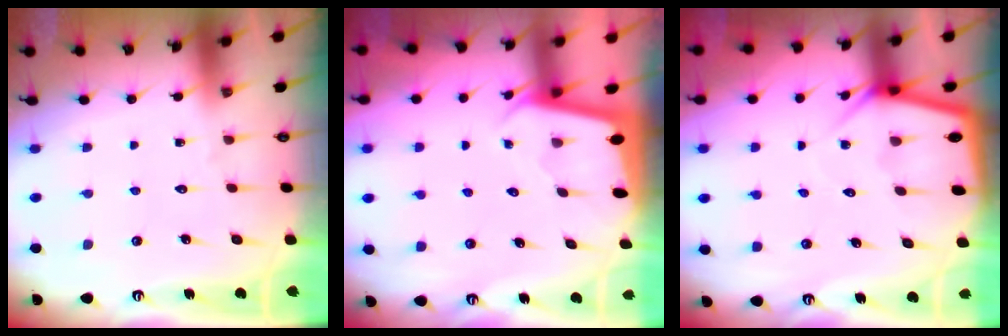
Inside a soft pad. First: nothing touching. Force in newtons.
{"total": 1.8, "press": 1.8, "slide": 0.1}
{"total": 4.0, "press": 4.0, "slide": 0.4}